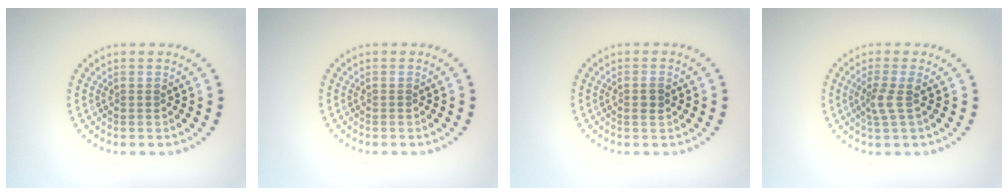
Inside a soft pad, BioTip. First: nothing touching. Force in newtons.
{"total": 0.0}
{"total": 1.1, "press": 1.0, "slide": 0.3}
{"total": 1.9, "press": 1.4, "slide": 1.2}